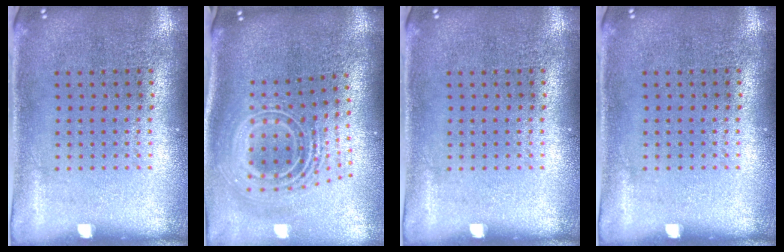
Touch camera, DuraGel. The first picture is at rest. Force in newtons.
{"total": 2.7, "press": 1.8, "slide": 2.0}
{"total": 0.0}
{"total": 0.0}